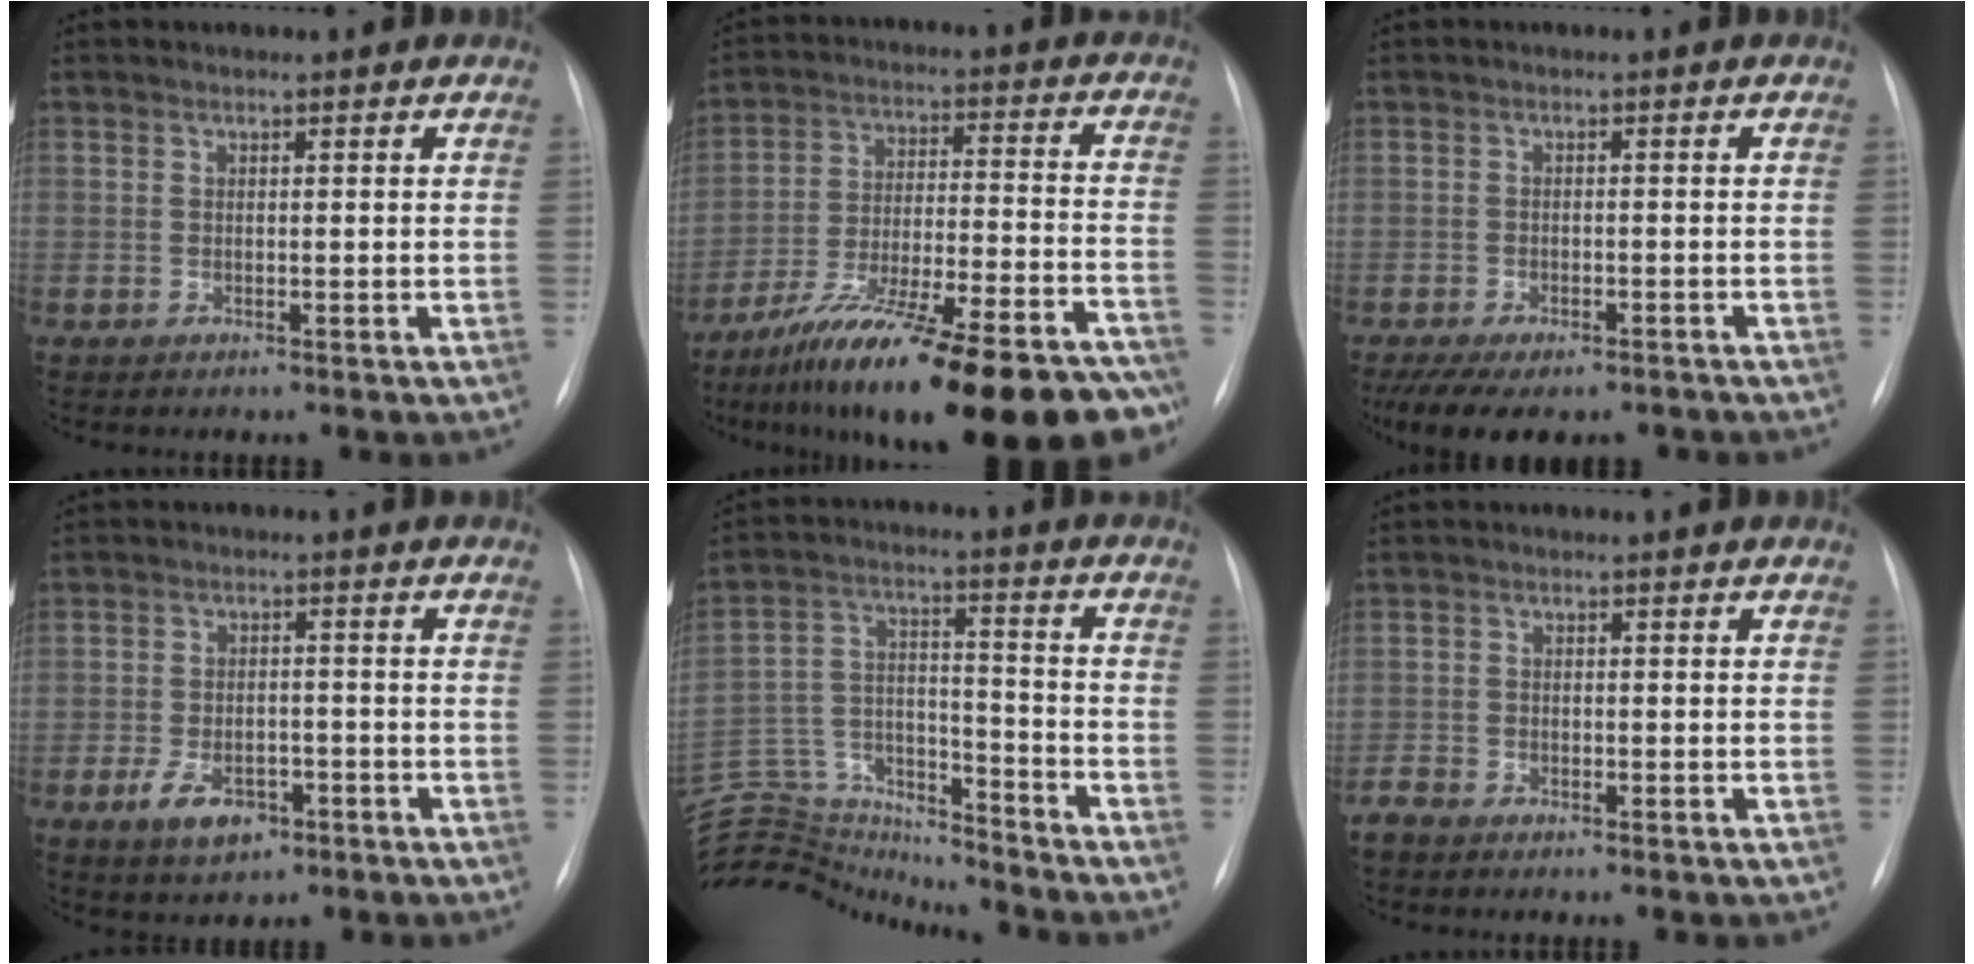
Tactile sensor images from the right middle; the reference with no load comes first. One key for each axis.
{"total": 27.0, "fx": -20.8, "fy": 4.3, "fz": 16.6, "tx": -0.203, "ty": -0.006, "tz": -0.316}
{"total": 11.1, "fx": -8.4, "fy": 4.5, "fz": 5.8, "tx": -0.102, "ty": -0.007, "tz": -0.112}
{"total": 5.9, "fx": -3.0, "fy": 3.3, "fz": 3.8, "tx": -0.075, "ty": -0.003, "tz": -0.043}
{"total": 18.8, "fx": -18.0, "fy": 4.2, "fz": 3.6, "tx": -0.092, "ty": 0.045, "tz": -0.289}
{"total": 2.0, "fx": -1.7, "fy": 0.8, "fz": 0.5, "tx": -0.015, "ty": 0.000, "tz": -0.031}